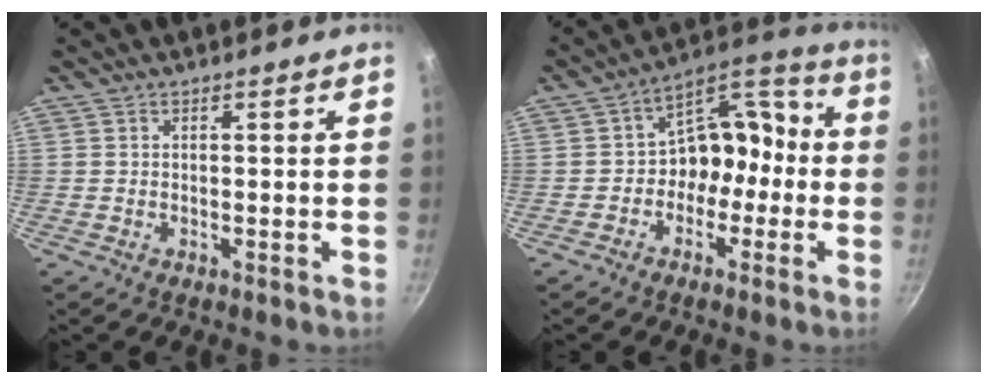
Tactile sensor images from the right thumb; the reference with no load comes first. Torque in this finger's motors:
{"motor_torque": [0.22, 0.09, -0.16, -0.15, 0.17]}